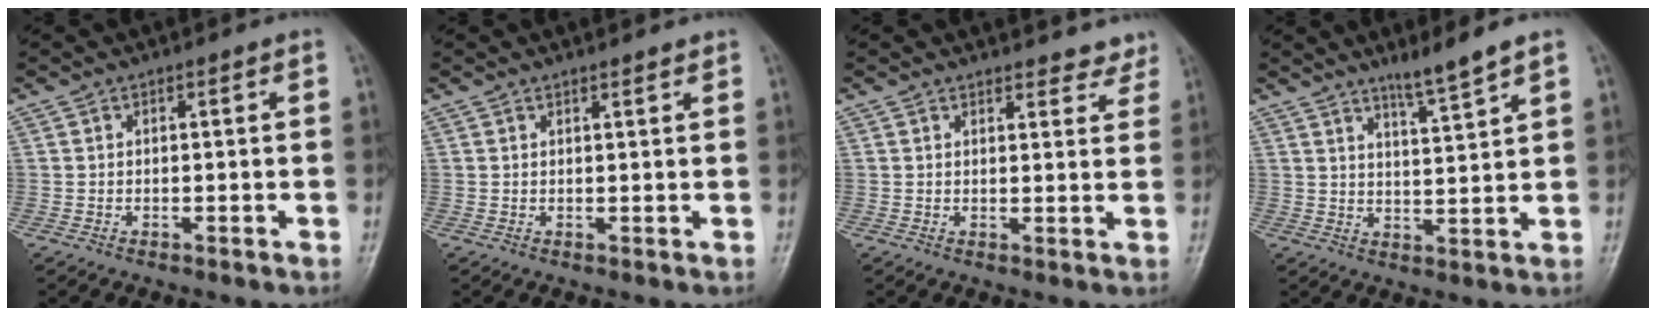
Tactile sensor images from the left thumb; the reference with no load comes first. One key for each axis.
{"total": 1.3, "fx": 1.2, "fy": 0.2, "fz": 0.5, "tx": -0.002, "ty": -0.005, "tz": 0.018}
{"total": 5.5, "fx": 5.1, "fy": 2.0, "fz": 0.6, "tx": 0.029, "ty": -0.028, "tz": 0.045}
{"total": 5.6, "fx": 4.4, "fy": -0.4, "fz": 3.5, "tx": -0.056, "ty": -0.040, "tz": 0.080}